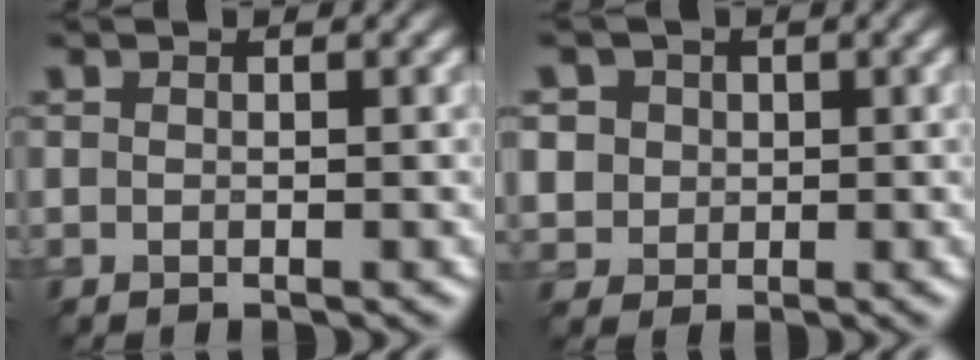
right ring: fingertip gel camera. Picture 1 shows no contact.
{"total": 4.2, "force": [1.2, 3.7, 1.4], "torque": [-0.043, 0.011, 0.019]}